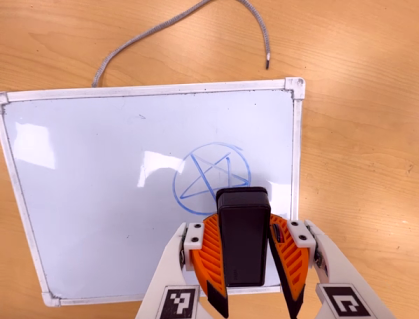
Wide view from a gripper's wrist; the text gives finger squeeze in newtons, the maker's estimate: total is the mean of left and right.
{"total": 7.9, "left": 7.0, "right": 8.8}